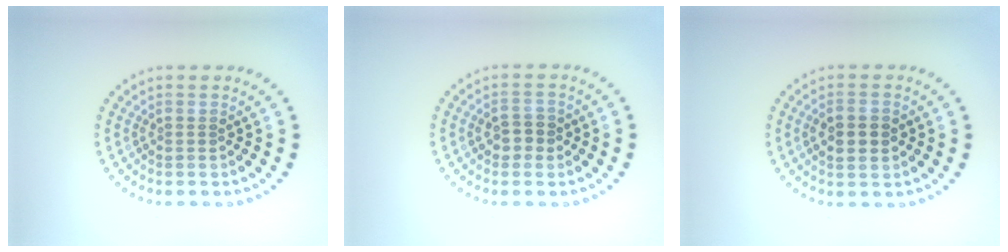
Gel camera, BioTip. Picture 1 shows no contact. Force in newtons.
{"total": 2.1, "press": 2.0, "slide": 0.3}
{"total": 2.5, "press": 2.5, "slide": 0.1}